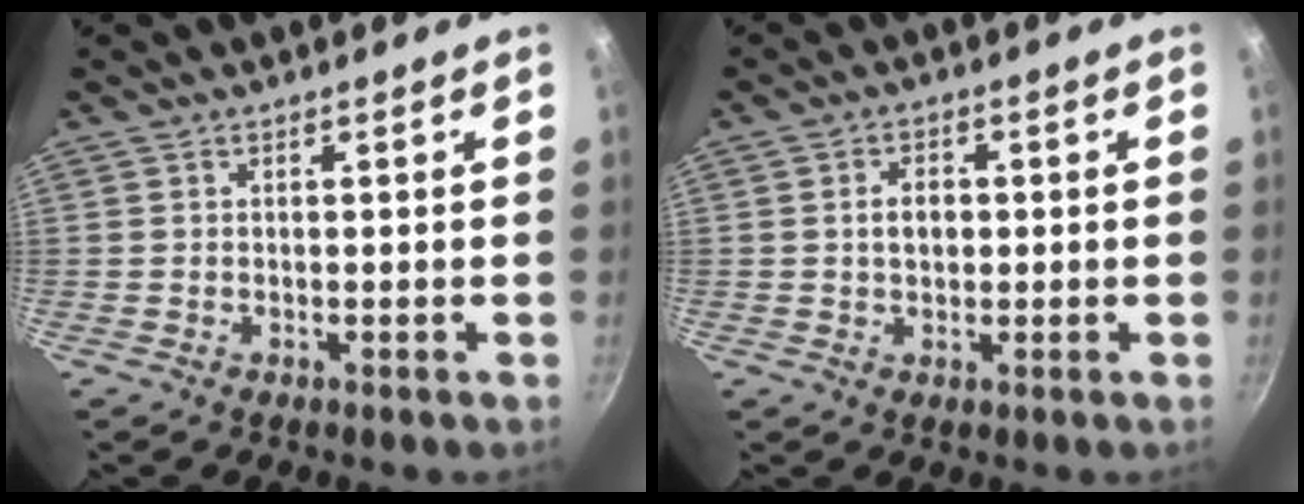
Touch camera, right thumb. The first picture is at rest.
{"total": 3.8, "force": [0.2, 2.8, 2.5], "torque": [-0.023, 0.009, 0.003]}